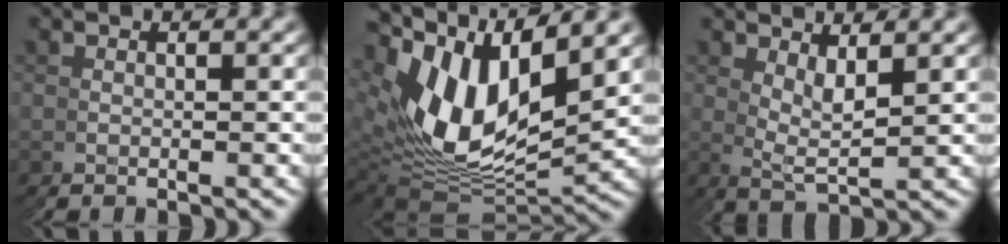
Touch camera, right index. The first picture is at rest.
{"total": 13.7, "force": [1.1, 9.8, 9.6], "torque": [-0.193, -0.014, 0.017]}
{"total": 3.4, "force": [2.4, 1.8, 1.7], "torque": [-0.037, -0.004, 0.035]}